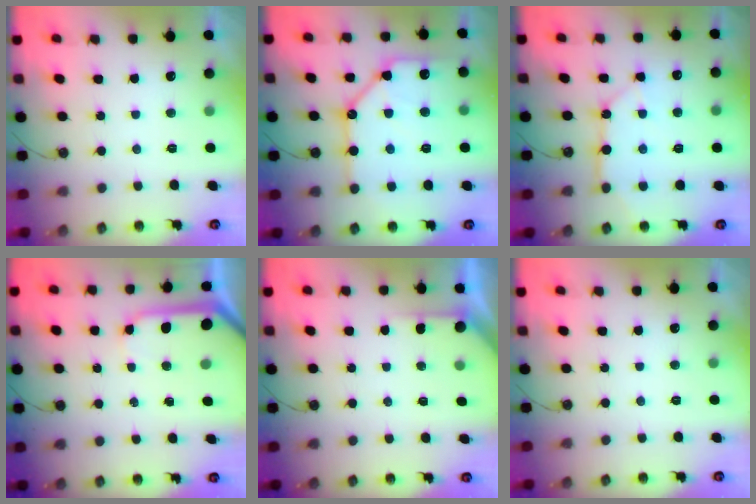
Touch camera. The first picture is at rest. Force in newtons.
{"total": 16.5, "press": 16.4, "slide": 1.9}
{"total": 11.4, "press": 11.3, "slide": 1.1}
{"total": 9.6, "press": 9.6, "slide": 1.2}
{"total": 2.9, "press": 2.9, "slide": 0.2}
{"total": 0.0}